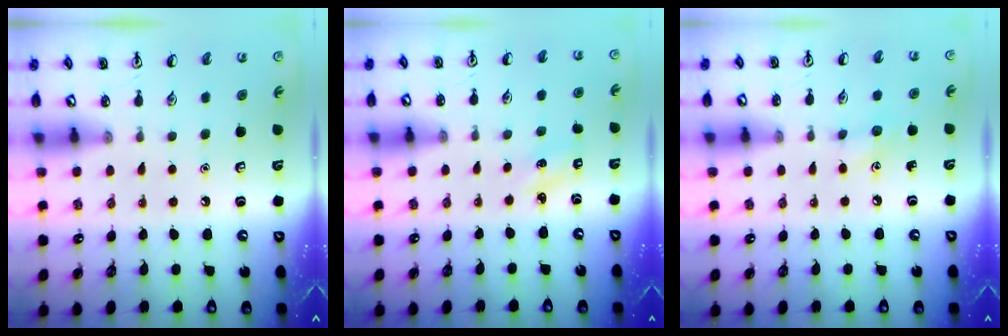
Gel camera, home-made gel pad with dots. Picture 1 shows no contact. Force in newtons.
{"total": 1.3, "press": 1.2, "slide": 0.4}
{"total": 5.7, "press": 5.4, "slide": 1.8}